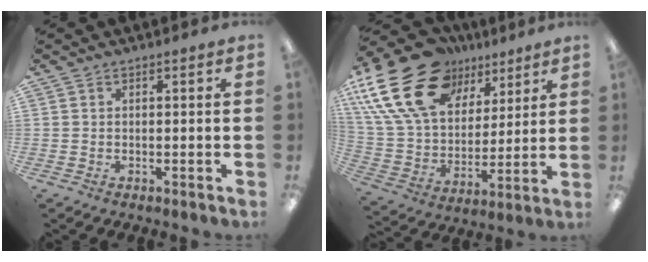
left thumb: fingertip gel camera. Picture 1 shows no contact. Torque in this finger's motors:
{"motor_torque": [0.30, 0.87, 1.79, -0.98, 0.57]}